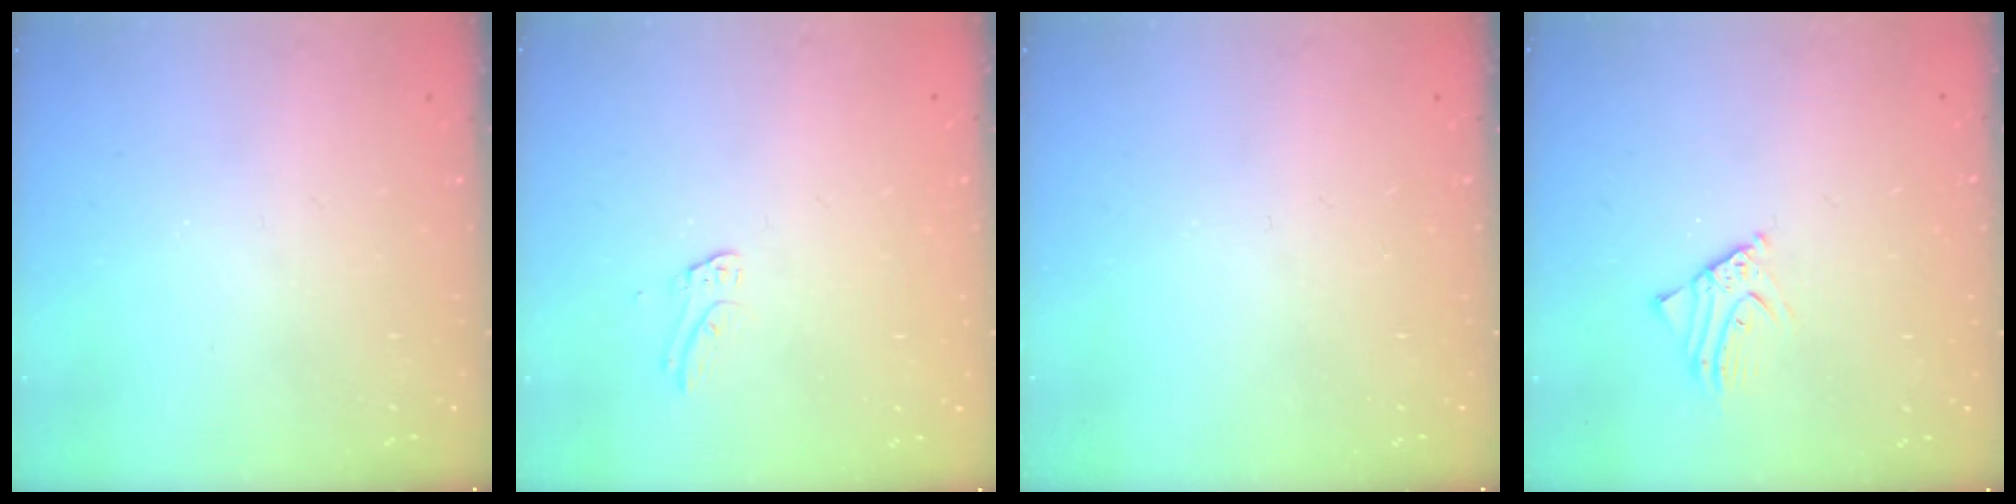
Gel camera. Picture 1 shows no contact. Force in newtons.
{"total": 3.3, "press": 3.3, "slide": 0.3}
{"total": 0.0}
{"total": 2.8, "press": 2.8, "slide": 0.2}